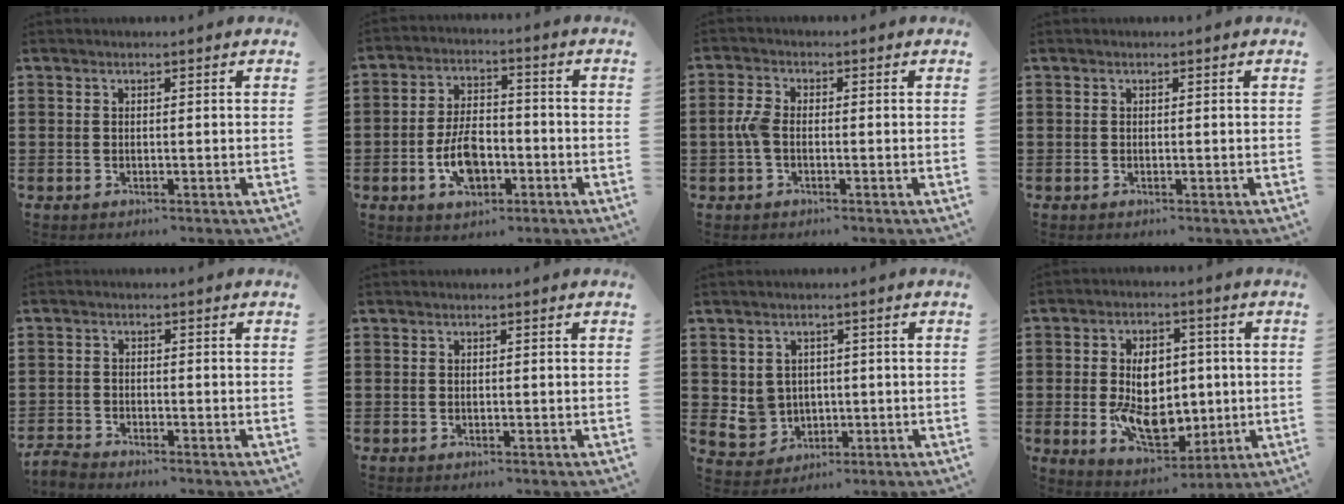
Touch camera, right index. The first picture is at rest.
{"total": 7.5, "force": [-2.4, 4.2, 5.7], "torque": [-0.115, 0.003, -0.049]}
{"total": 3.4, "force": [-0.7, 1.8, 2.7], "torque": [-0.082, -0.006, -0.021]}
{"total": 0.0}
{"total": 2.0, "force": [-2.0, 0.1, 0.1], "torque": [-0.007, -0.001, -0.042]}
{"total": 0.0}
{"total": 4.1, "force": [0.3, 4.0, 0.9], "torque": [-0.041, 0.008, 0.003]}
{"total": 10.3, "force": [-0.4, 6.7, 7.8], "torque": [-0.139, 0.000, -0.011]}